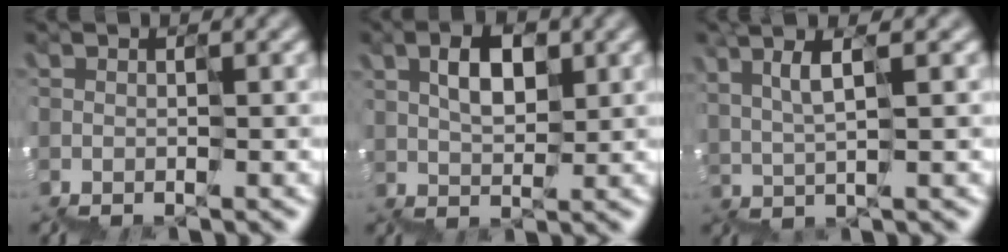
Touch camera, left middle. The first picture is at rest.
{"total": 3.0, "force": [2.3, 1.3, 1.3], "torque": [-0.008, 0.016, 0.047]}
{"total": 2.7, "force": [2.2, 0.1, 1.6], "torque": [-0.015, 0.012, 0.048]}